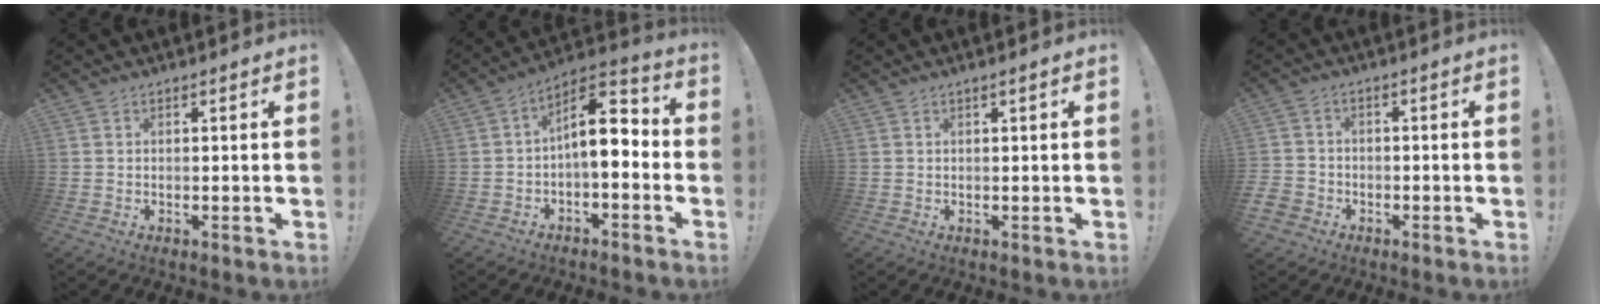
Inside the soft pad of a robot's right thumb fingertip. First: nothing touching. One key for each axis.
{"total": 10.0, "fx": -0.4, "fy": 5.0, "fz": 8.7, "tx": -0.132, "ty": 0.002, "tz": -0.008}
{"total": 1.3, "fx": 0.3, "fy": -0.1, "fz": 1.2, "tx": -0.015, "ty": -0.004, "tz": 0.003}
{"total": 4.0, "fx": -2.2, "fy": 3.2, "fz": 1.0, "tx": -0.029, "ty": 0.009, "tz": -0.042}